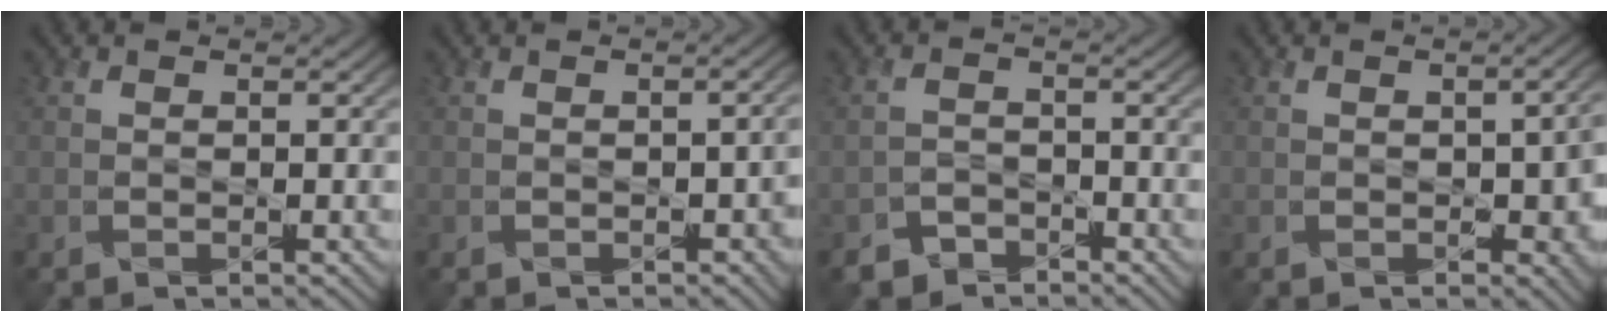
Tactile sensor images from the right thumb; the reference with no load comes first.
{"total": 2.1, "force": [-0.6, 0.9, 1.8], "torque": [-0.026, -0.001, -0.006]}
{"total": 3.5, "force": [-3.0, 1.7, 0.3], "torque": [-0.001, -0.007, -0.060]}
{"total": 5.1, "force": [-0.8, 2.9, 4.1], "torque": [-0.051, -0.012, 0.000]}